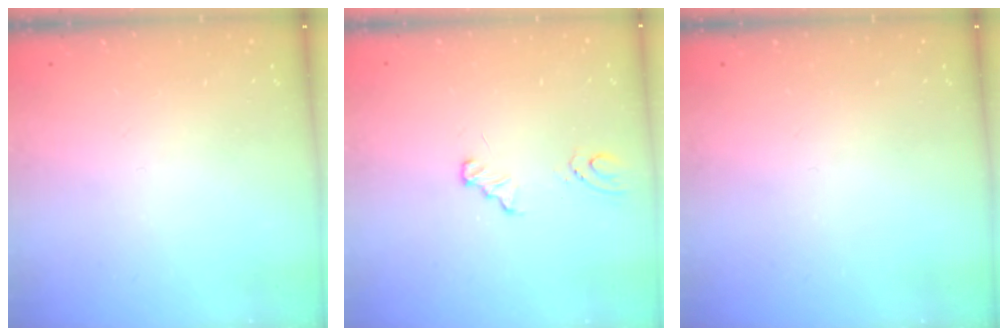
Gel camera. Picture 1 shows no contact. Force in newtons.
{"total": 3.3, "press": 3.3, "slide": 0.2}
{"total": 0.0}